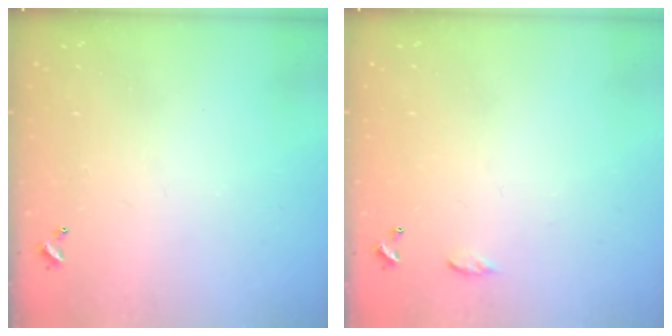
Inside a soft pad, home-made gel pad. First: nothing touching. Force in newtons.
{"total": 4.7, "press": 4.7, "slide": 0.6}